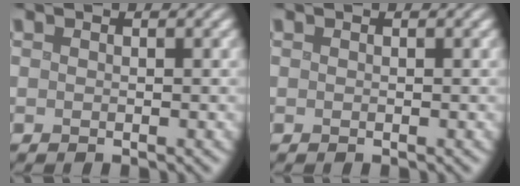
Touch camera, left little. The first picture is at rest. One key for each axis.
{"total": 0.0}